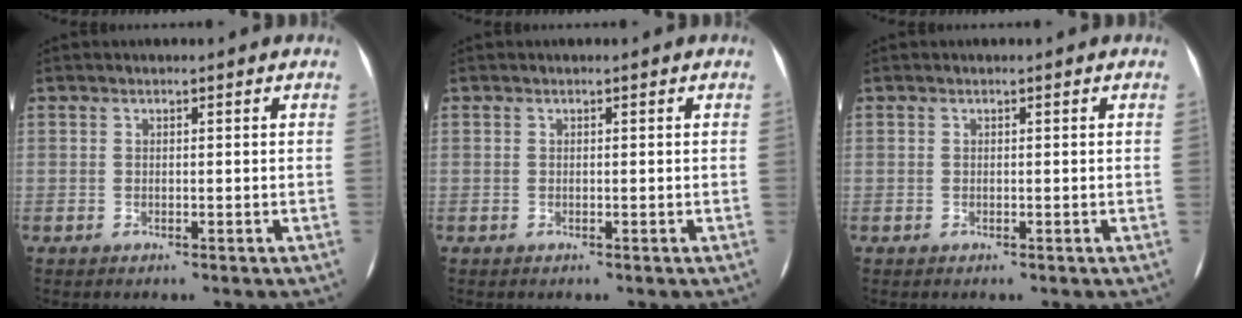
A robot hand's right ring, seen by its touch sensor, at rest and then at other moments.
{"total": 0.0}
{"total": 0.0}